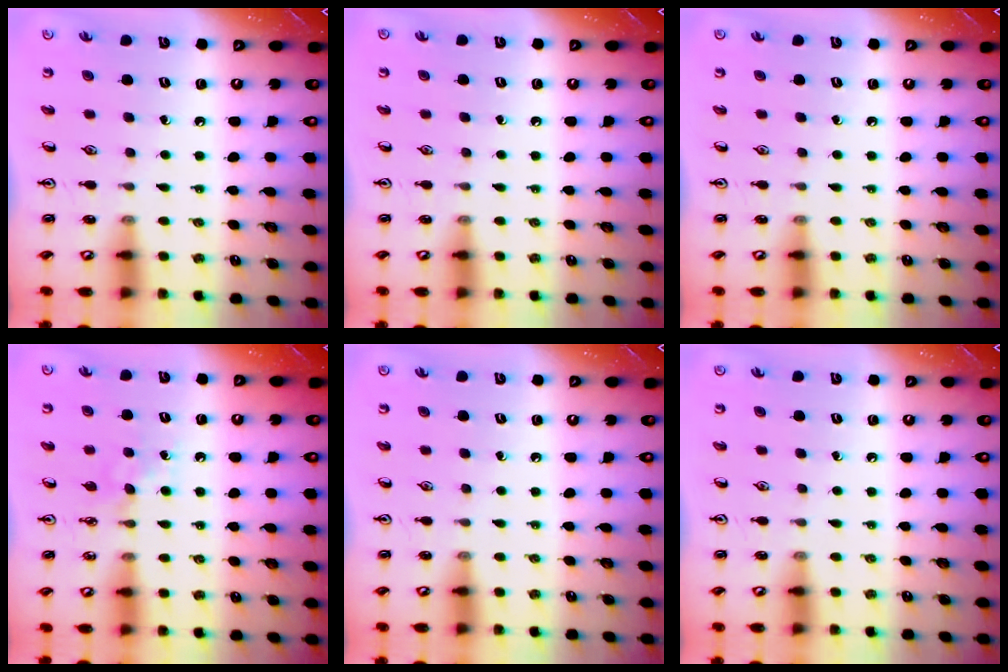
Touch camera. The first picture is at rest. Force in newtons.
{"total": 0.0}
{"total": 0.0}
{"total": 4.3, "press": 4.2, "slide": 0.7}
{"total": 0.0}
{"total": 0.0}